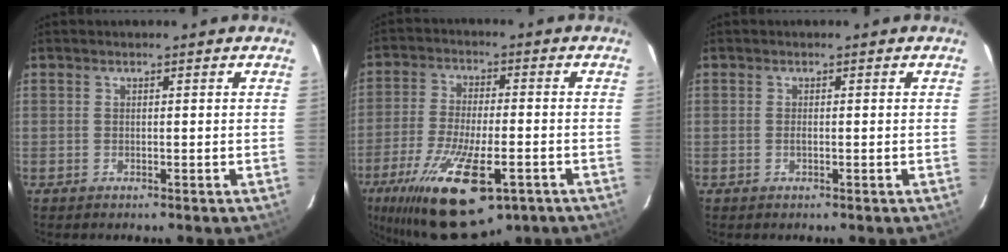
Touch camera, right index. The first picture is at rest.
{"total": 20.7, "force": [-11.7, 7.2, 15.5], "torque": [-0.312, -0.064, -0.194]}
{"total": 0.6, "force": [-0.2, 0.2, 0.6], "torque": [-0.011, 0.002, -0.003]}